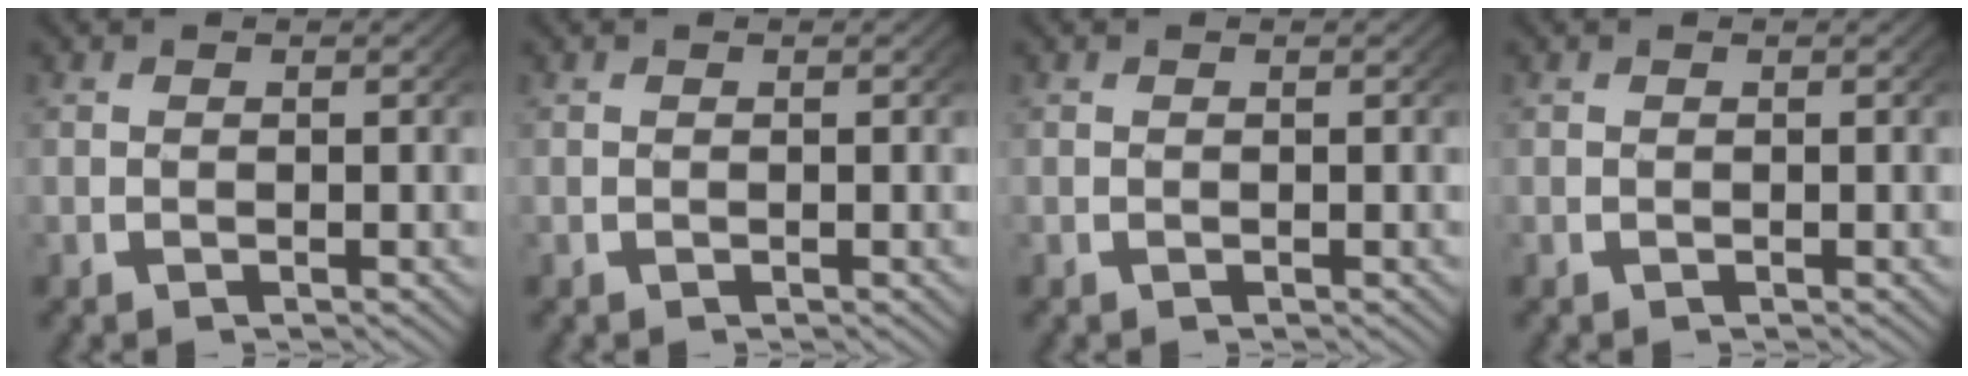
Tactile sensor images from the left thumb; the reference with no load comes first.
{"total": 0.0}
{"total": 0.0}
{"total": 0.0}